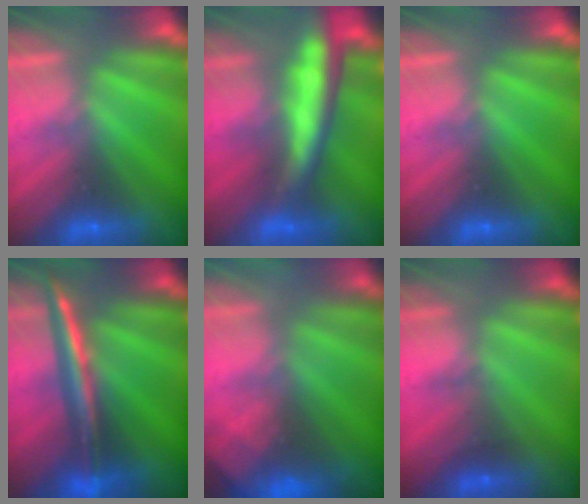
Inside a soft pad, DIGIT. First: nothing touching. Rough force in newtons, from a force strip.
{"total": 8.1}
{"total": 0.0}
{"total": 2.9}
{"total": 9.3}
{"total": 1.7}